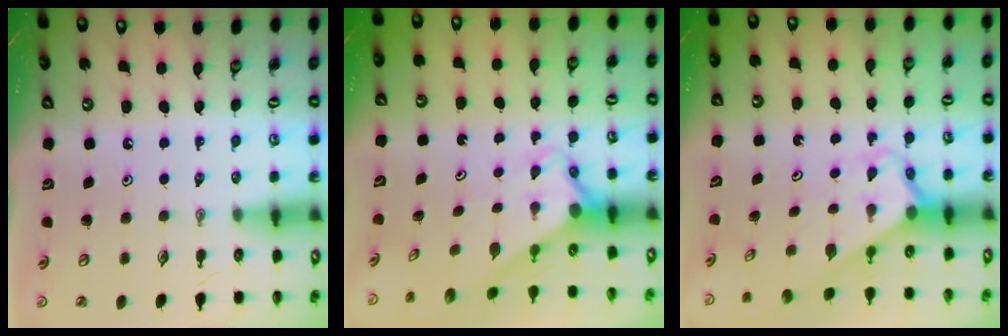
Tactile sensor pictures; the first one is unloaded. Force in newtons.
{"total": 2.7, "press": 2.7, "slide": 0.2}
{"total": 2.6, "press": 2.6, "slide": 0.1}